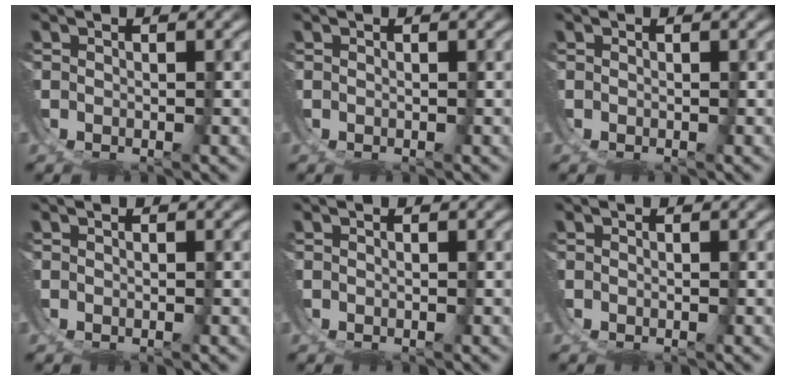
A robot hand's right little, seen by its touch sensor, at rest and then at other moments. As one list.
[{"total": 0.0}, {"total": 0.0}, {"total": 0.0}, {"total": 0.0}, {"total": 0.0}]